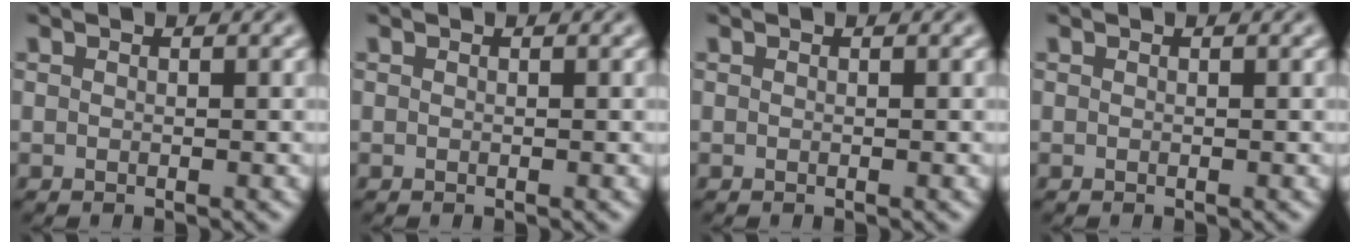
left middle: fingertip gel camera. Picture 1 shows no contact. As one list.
[{"total": 0.0}, {"total": 0.0}, {"total": 0.0}]